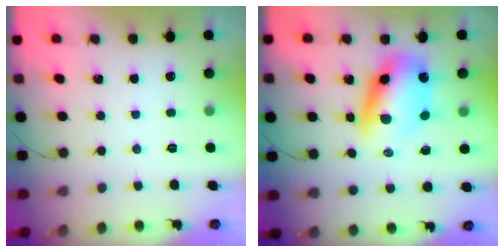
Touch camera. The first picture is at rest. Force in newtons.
{"total": 10.6, "press": 10.3, "slide": 2.6}